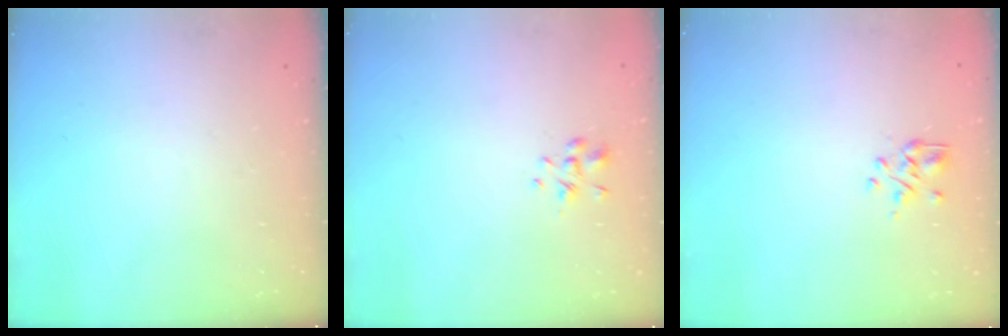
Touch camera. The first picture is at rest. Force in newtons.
{"total": 1.3, "press": 1.1, "slide": 0.5}
{"total": 2.3, "press": 2.1, "slide": 0.9}